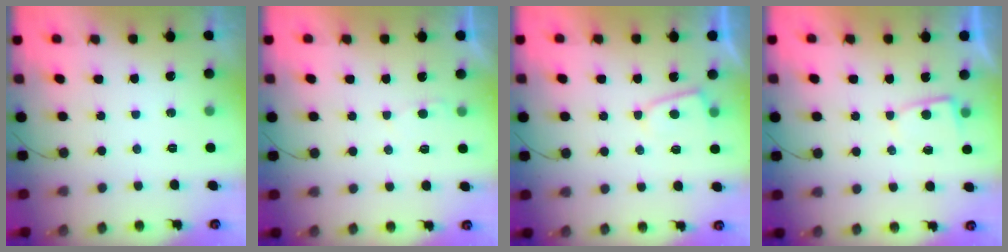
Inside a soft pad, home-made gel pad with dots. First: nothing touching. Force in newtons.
{"total": 2.2, "press": 2.2, "slide": 0.2}
{"total": 3.9, "press": 3.8, "slide": 0.4}
{"total": 2.8, "press": 2.7, "slide": 0.4}